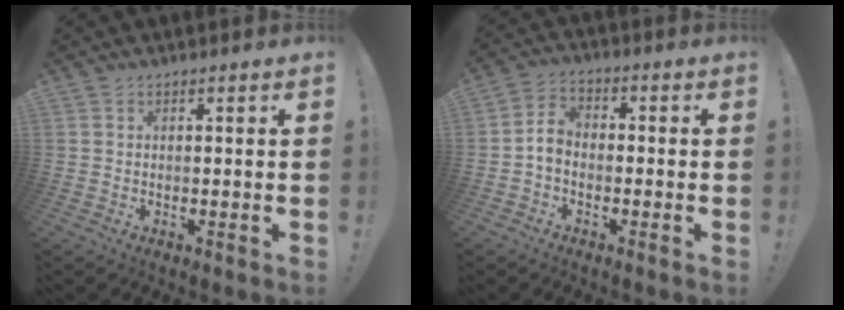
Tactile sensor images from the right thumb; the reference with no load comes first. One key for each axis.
{"total": 5.2, "fx": -1.6, "fy": 3.5, "fz": 3.5, "tx": -0.067, "ty": 0.014, "tz": -0.027}